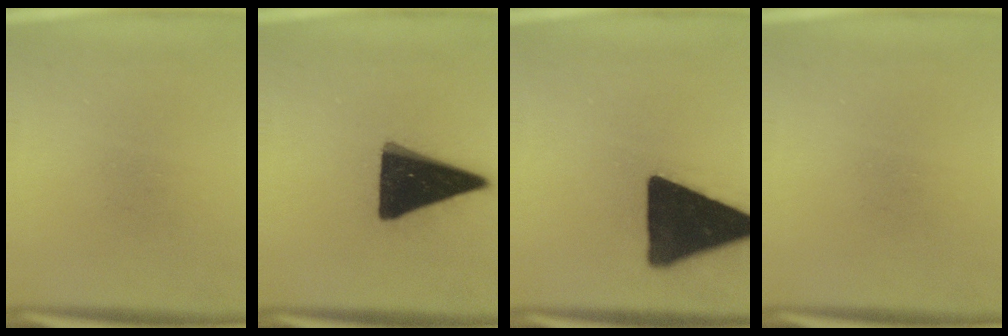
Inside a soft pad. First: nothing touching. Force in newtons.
{"total": 18.4}
{"total": 19.8}
{"total": 0.0}